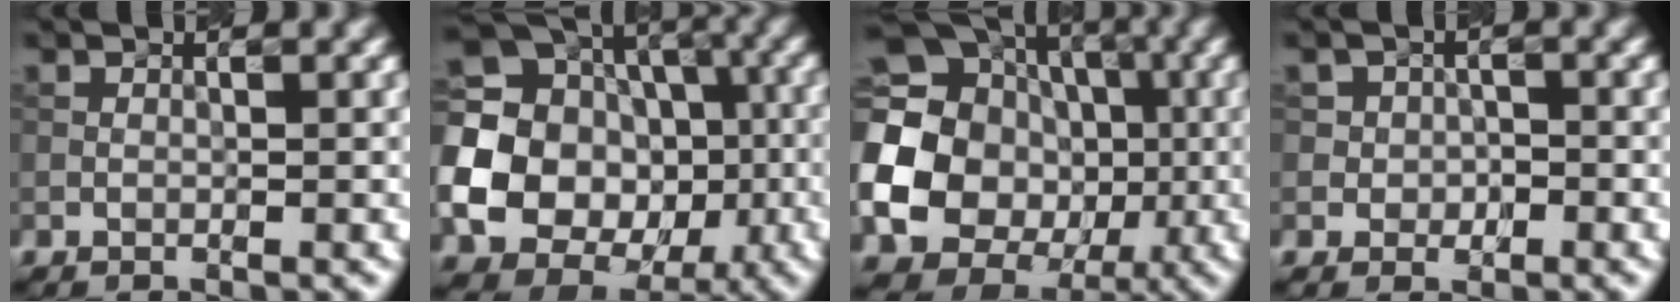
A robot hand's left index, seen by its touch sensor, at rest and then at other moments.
{"total": 20.6, "force": [-2.2, 19.4, 6.6], "torque": [-0.191, 0.004, -0.058]}
{"total": 21.3, "force": [-1.9, 19.6, 8.0], "torque": [-0.198, 0.004, -0.064]}
{"total": 1.9, "force": [-0.1, 1.8, 0.6], "torque": [-0.001, 0.006, -0.015]}